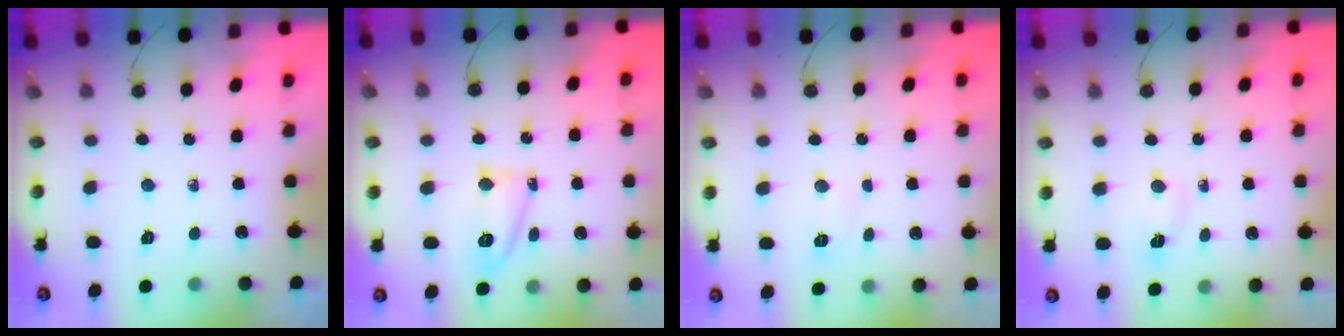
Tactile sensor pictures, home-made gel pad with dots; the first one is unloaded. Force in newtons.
{"total": 10.3, "press": 10.3, "slide": 0.8}
{"total": 4.6, "press": 4.4, "slide": 1.2}
{"total": 3.9, "press": 3.9, "slide": 0.5}